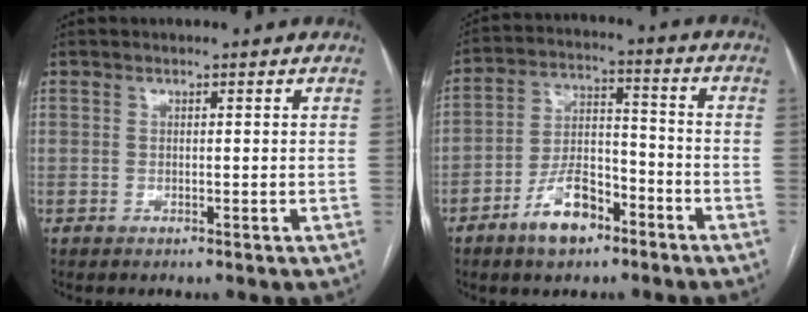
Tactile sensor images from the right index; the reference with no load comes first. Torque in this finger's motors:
{"motor_torque": [0.03, -0.01, -0.23, -0.07]}